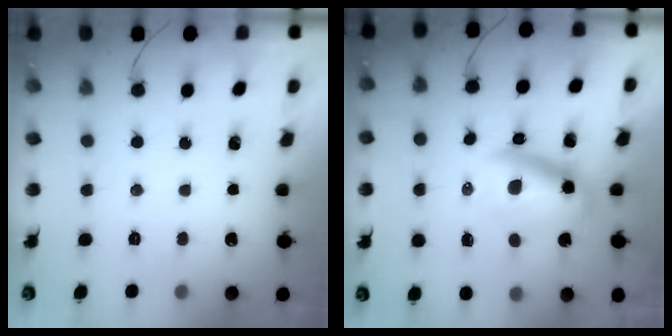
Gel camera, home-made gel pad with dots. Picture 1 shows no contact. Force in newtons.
{"total": 7.2, "press": 7.0, "slide": 1.8}